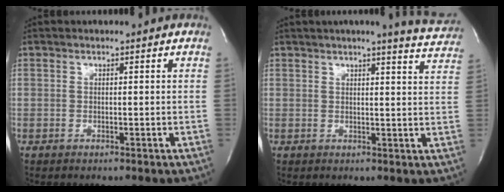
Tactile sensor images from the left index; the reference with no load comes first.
{"total": 8.7, "force": [8.0, 0.0, 3.5], "torque": [-0.037, -0.014, 0.075]}